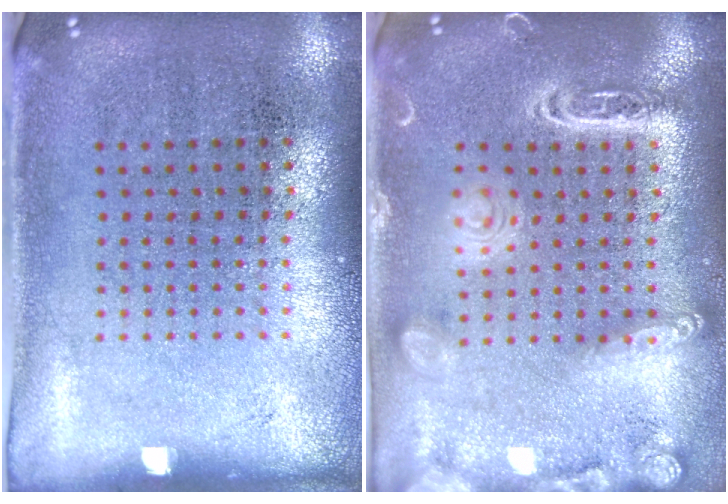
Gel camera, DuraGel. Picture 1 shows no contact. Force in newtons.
{"total": 2.1, "press": 2.1, "slide": 0.1}